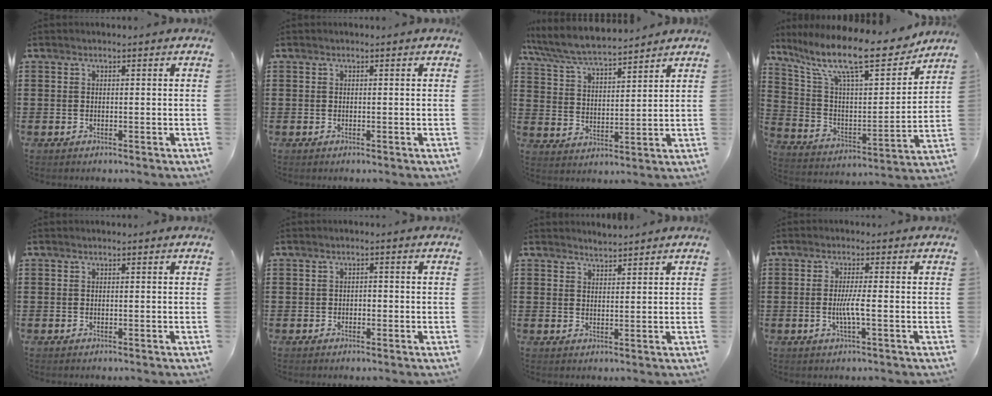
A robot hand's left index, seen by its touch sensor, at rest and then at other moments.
{"total": 0.0}
{"total": 6.9, "force": [6.4, 0.6, 2.4], "torque": [-0.074, -0.033, 0.112]}
{"total": 14.8, "force": [11.8, 2.7, 8.4], "torque": [-0.192, -0.073, 0.199]}
{"total": 0.0}
{"total": 0.5, "force": [-0.3, 0.3, 0.3], "torque": [-0.008, -0.001, -0.006]}
{"total": 1.8, "force": [1.8, 0.0, 0.0], "torque": [-0.004, 0.001, 0.035]}
{"total": 3.6, "force": [-0.6, 0.0, 3.5], "torque": [-0.070, -0.008, -0.015]}